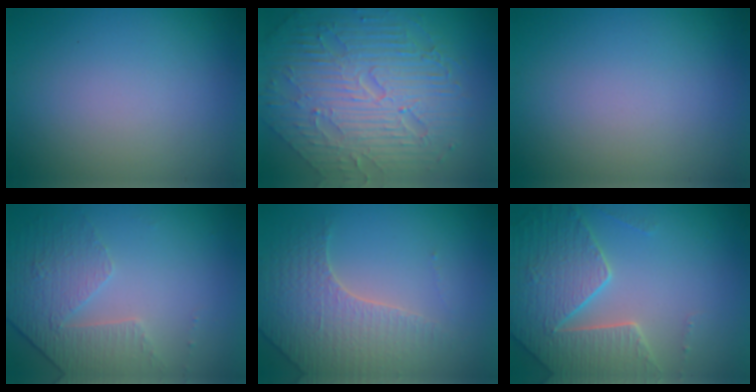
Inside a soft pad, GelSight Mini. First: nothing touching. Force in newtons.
{"total": 10.3, "press": 6.8, "slide": 7.7}
{"total": 0.0}
{"total": 4.7, "press": 3.2, "slide": 3.4}
{"total": 3.8, "press": 3.6, "slide": 1.0}
{"total": 5.2, "press": 5.0, "slide": 1.4}